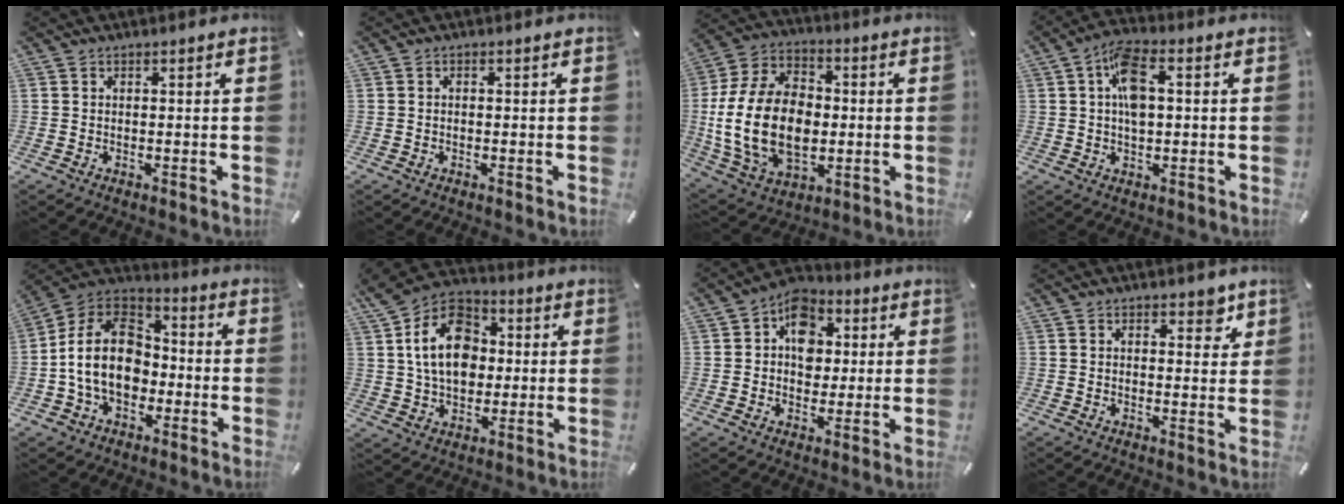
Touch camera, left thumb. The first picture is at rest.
{"total": 0.5, "force": [-0.2, 0.3, 0.4], "torque": [-0.008, 0.000, -0.004]}
{"total": 21.7, "force": [-2.2, 15.5, 15.0], "torque": [-0.319, 0.004, -0.034]}
{"total": 8.2, "force": [1.1, 4.5, 6.8], "torque": [-0.121, 0.007, 0.017]}
{"total": 16.0, "force": [-3.1, 12.3, 9.8], "torque": [-0.213, 0.029, -0.059]}
{"total": 16.2, "force": [1.8, 12.2, 10.5], "torque": [-0.206, 0.008, 0.028]}
{"total": 9.8, "force": [1.6, 8.1, 5.2], "torque": [-0.076, -0.001, 0.027]}
{"total": 4.2, "force": [2.7, 2.4, 2.2], "torque": [-0.010, -0.013, 0.039]}